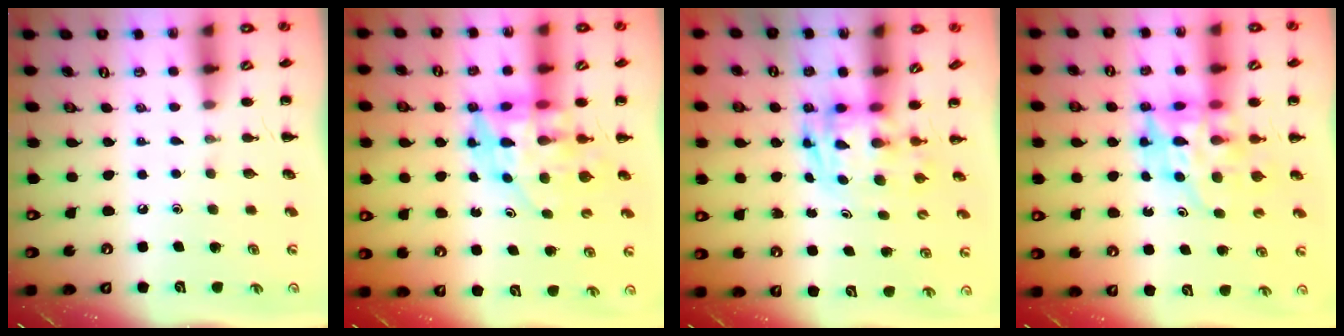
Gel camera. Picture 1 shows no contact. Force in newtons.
{"total": 9.4, "press": 9.0, "slide": 2.8}
{"total": 2.7, "press": 2.6, "slide": 0.5}
{"total": 11.4, "press": 10.9, "slide": 3.4}